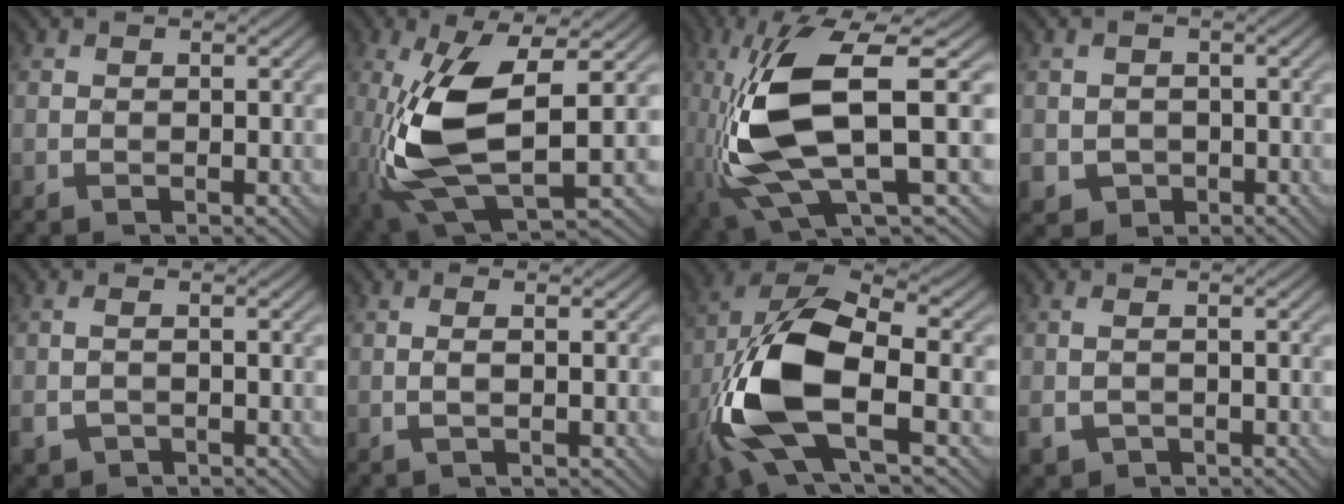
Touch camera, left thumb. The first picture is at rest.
{"total": 12.7, "force": [-0.8, 5.1, 11.6], "torque": [-0.263, -0.009, -0.012]}
{"total": 12.6, "force": [-1.6, 3.5, 12.0], "torque": [-0.254, -0.006, -0.029]}
{"total": 3.5, "force": [-1.3, 3.1, 0.9], "torque": [-0.032, -0.011, -0.028]}
{"total": 2.2, "force": [-1.2, 1.2, 1.3], "torque": [-0.039, -0.003, -0.025]}
{"total": 1.3, "force": [-0.2, -0.1, 1.3], "torque": [-0.029, 0.005, -0.005]}
{"total": 14.8, "force": [-4.1, 6.5, 12.7], "torque": [-0.294, -0.004, -0.086]}
{"total": 2.3, "force": [-0.9, 1.4, 1.6], "torque": [-0.046, -0.006, -0.017]}